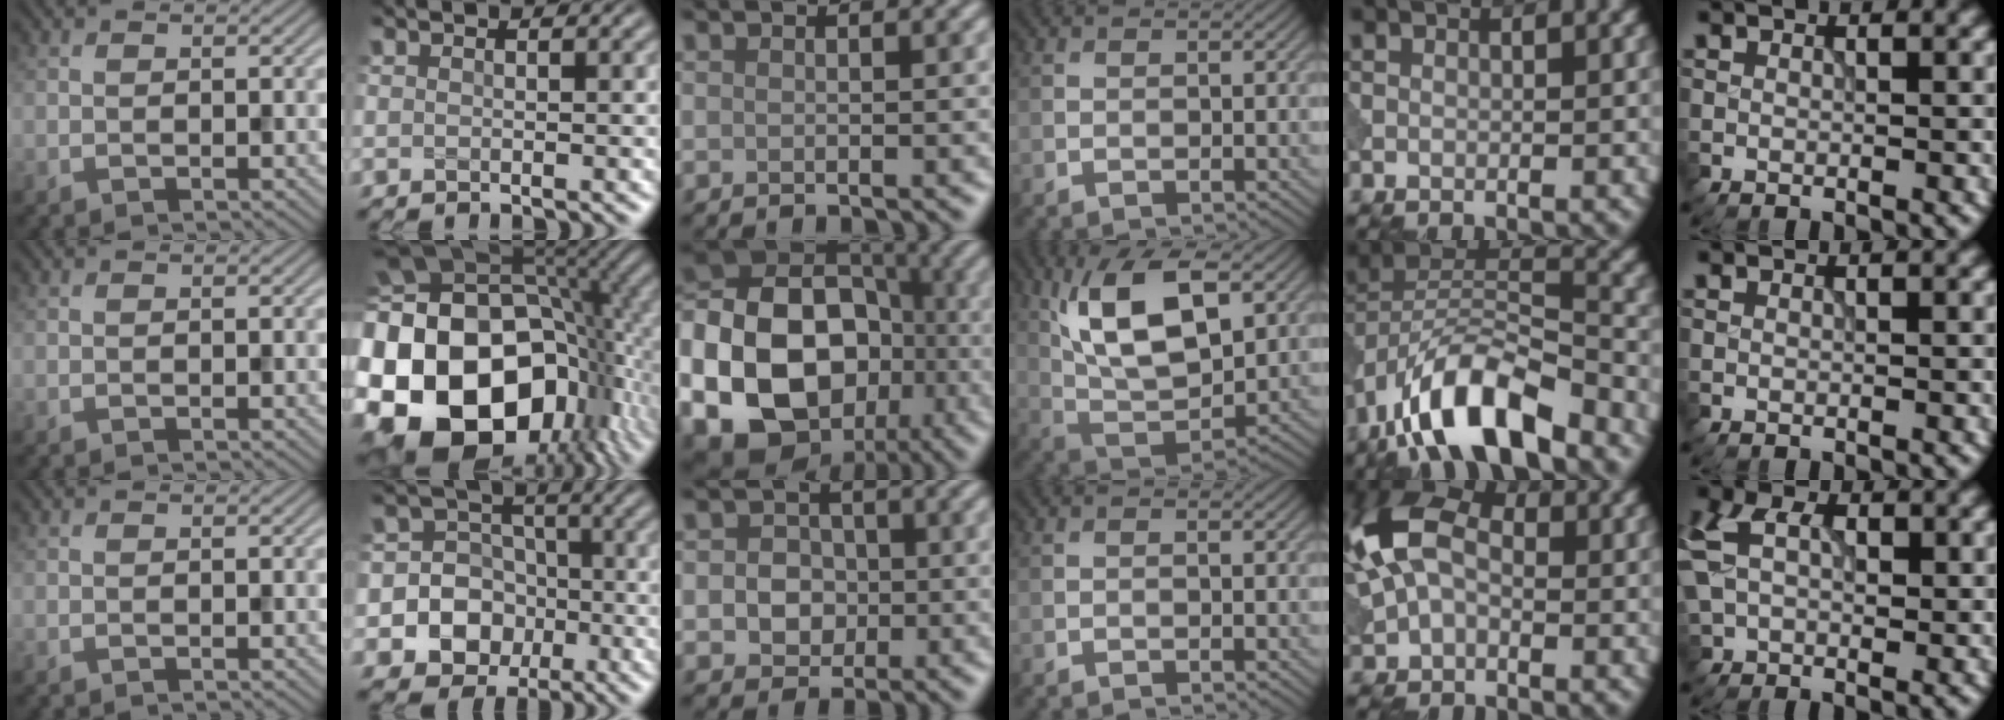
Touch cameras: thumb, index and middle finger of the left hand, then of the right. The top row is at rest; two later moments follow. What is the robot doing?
{"motion": "insert", "object": "peg toy"}